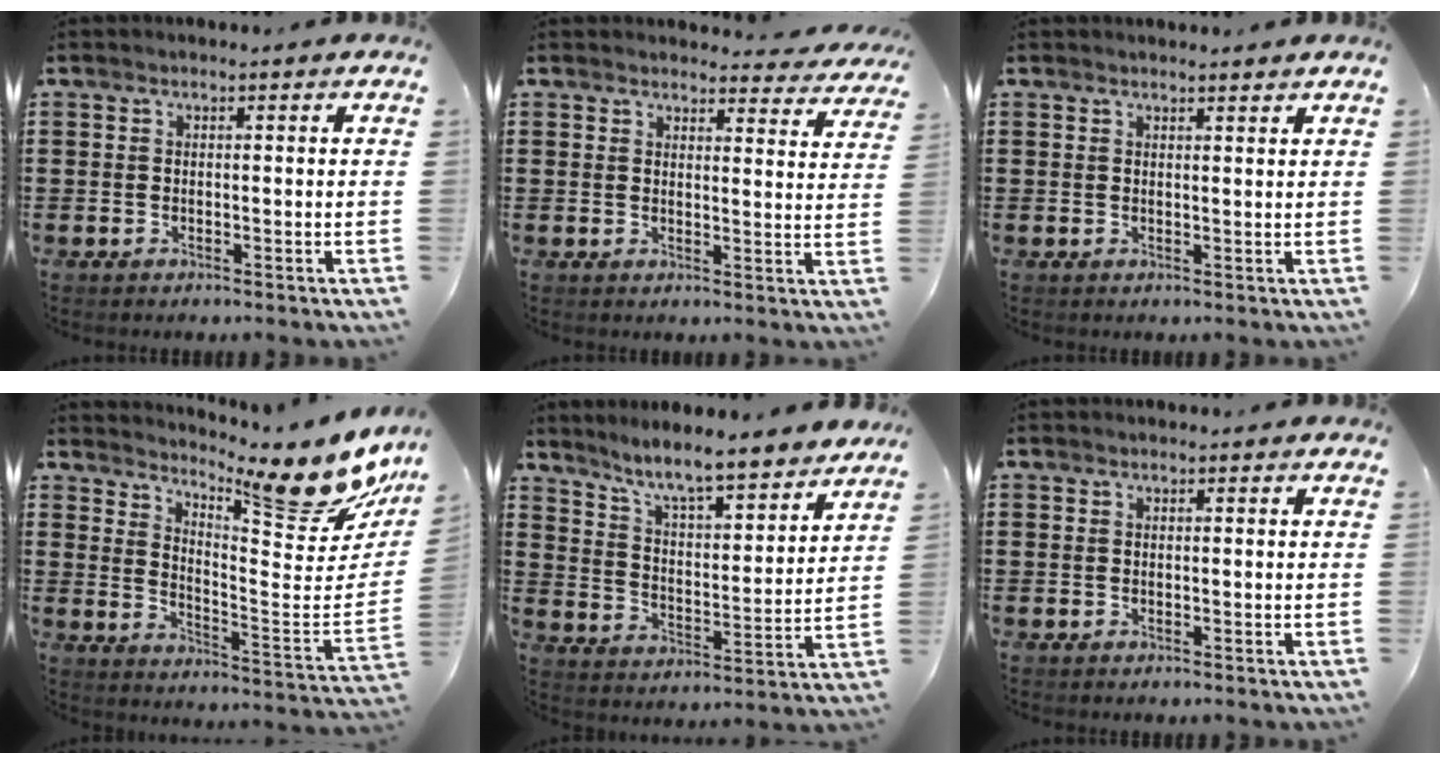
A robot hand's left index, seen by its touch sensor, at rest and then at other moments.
{"total": 3.4, "force": [3.2, 0.5, 0.7], "torque": [-0.017, -0.016, 0.057]}
{"total": 1.6, "force": [1.6, 0.0, 0.4], "torque": [-0.012, 0.000, 0.031]}
{"total": 11.9, "force": [9.0, 1.4, 7.6], "torque": [-0.120, -0.078, 0.140]}
{"total": 7.4, "force": [6.7, 0.0, 3.1], "torque": [-0.087, -0.047, 0.111]}
{"total": 0.0}